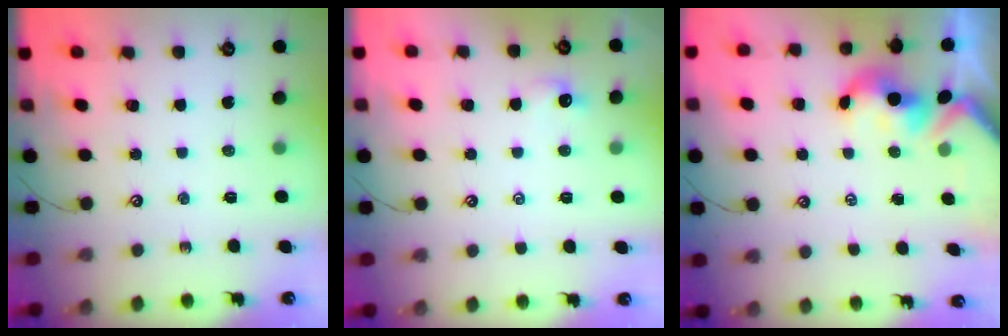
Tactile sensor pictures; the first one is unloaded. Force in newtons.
{"total": 0.9, "press": 0.8, "slide": 0.4}
{"total": 1.5, "press": 1.5, "slide": 0.1}